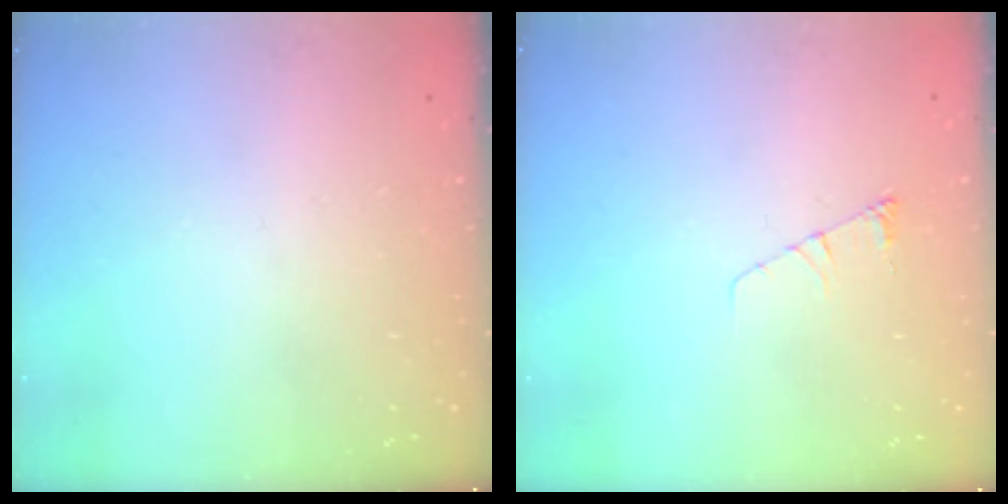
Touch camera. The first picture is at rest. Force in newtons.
{"total": 3.8, "press": 3.8, "slide": 0.3}